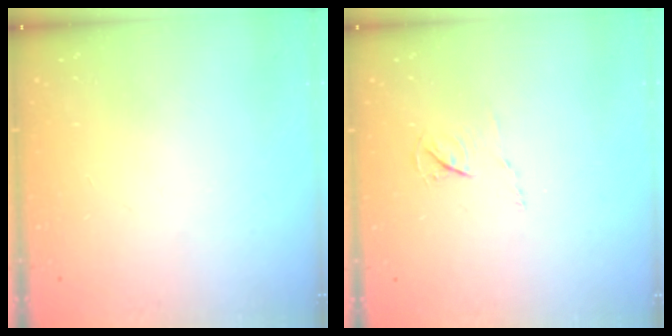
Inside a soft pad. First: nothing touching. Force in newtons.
{"total": 3.8, "press": 3.8, "slide": 0.5}